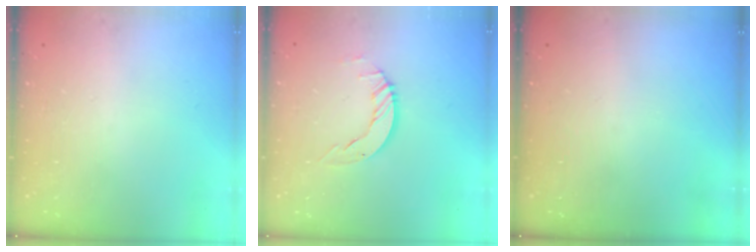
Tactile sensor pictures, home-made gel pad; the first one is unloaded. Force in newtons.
{"total": 5.9, "press": 5.9, "slide": 0.4}
{"total": 0.0}